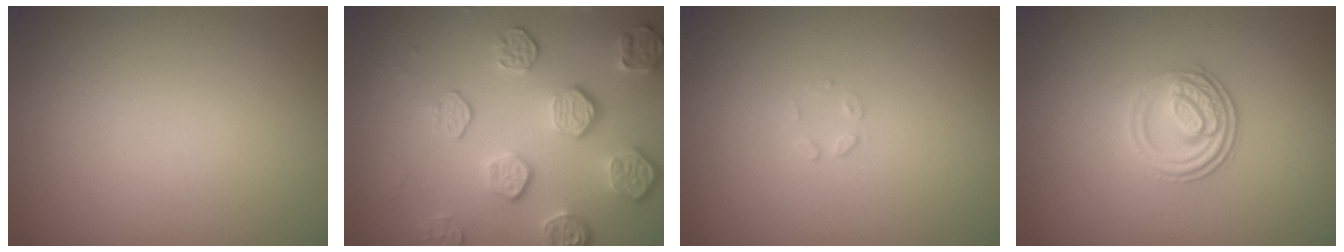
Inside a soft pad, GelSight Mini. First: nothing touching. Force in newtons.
{"total": 5.6, "press": 4.2, "slide": 3.7}
{"total": 0.8, "press": 0.8, "slide": 0.0}
{"total": 3.3, "press": 2.7, "slide": 2.0}